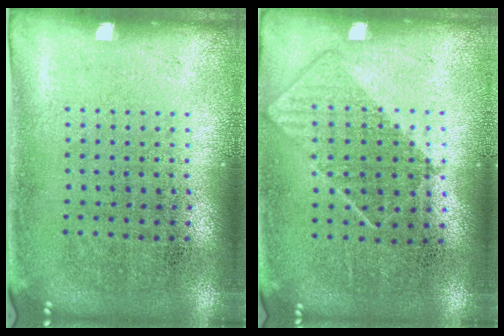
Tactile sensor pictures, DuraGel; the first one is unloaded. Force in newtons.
{"total": 0.8, "press": 0.6, "slide": 0.5}